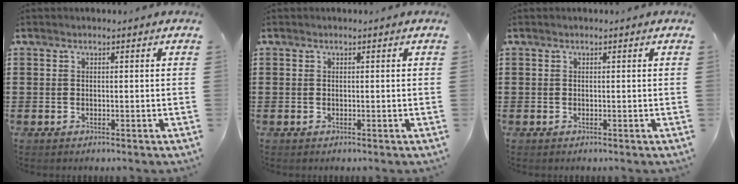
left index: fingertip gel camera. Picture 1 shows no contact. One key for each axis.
{"total": 0.0}
{"total": 0.0}